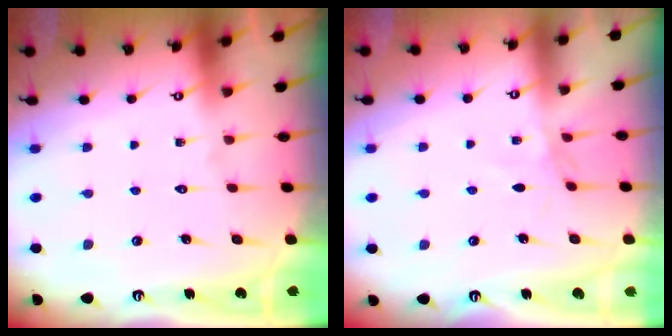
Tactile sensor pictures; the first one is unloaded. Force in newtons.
{"total": 1.4, "press": 1.3, "slide": 0.3}